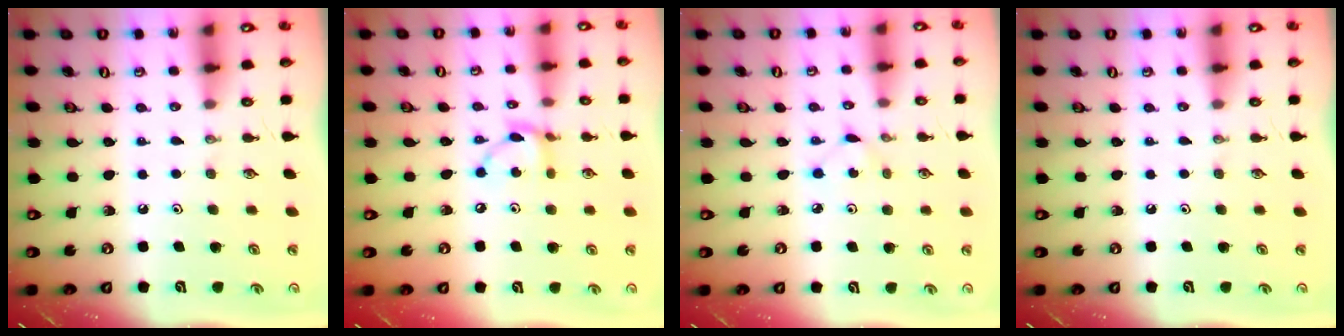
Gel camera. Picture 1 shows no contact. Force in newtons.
{"total": 8.6, "press": 8.6, "slide": 0.2}
{"total": 3.0, "press": 3.0, "slide": 0.3}
{"total": 0.0}